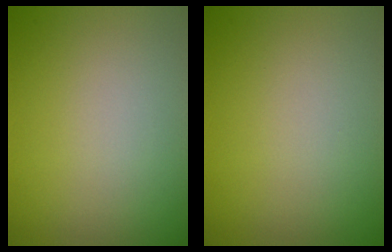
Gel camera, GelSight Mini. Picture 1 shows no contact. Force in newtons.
{"total": 0.0}